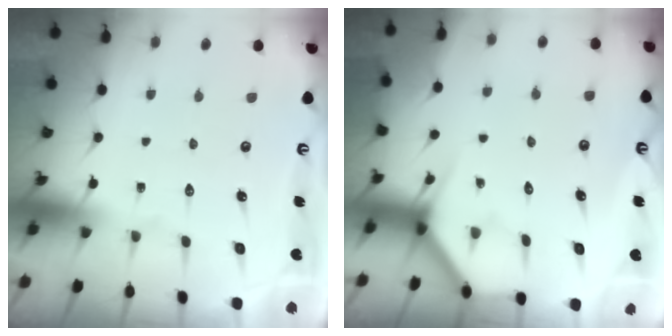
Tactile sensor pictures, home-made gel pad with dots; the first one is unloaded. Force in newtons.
{"total": 3.8, "press": 3.8, "slide": 0.3}